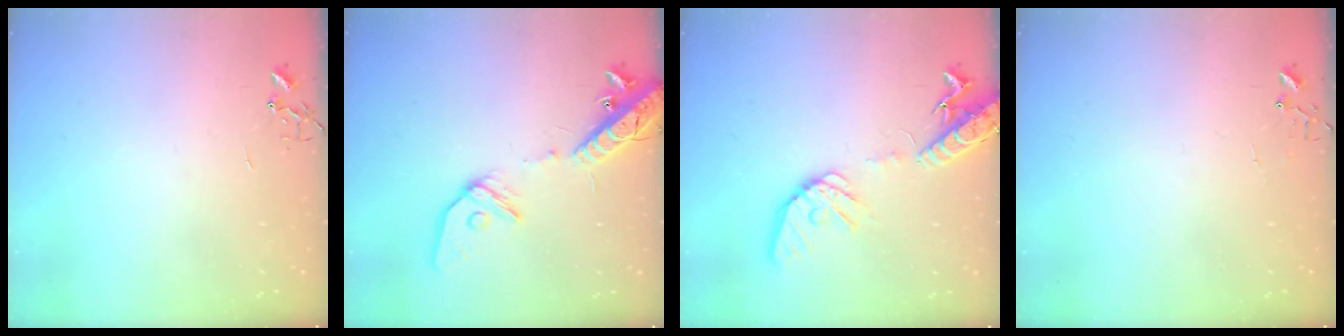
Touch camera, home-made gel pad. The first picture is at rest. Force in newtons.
{"total": 16.7, "press": 16.3, "slide": 3.5}
{"total": 16.0, "press": 15.8, "slide": 2.5}
{"total": 5.0, "press": 5.0, "slide": 0.4}